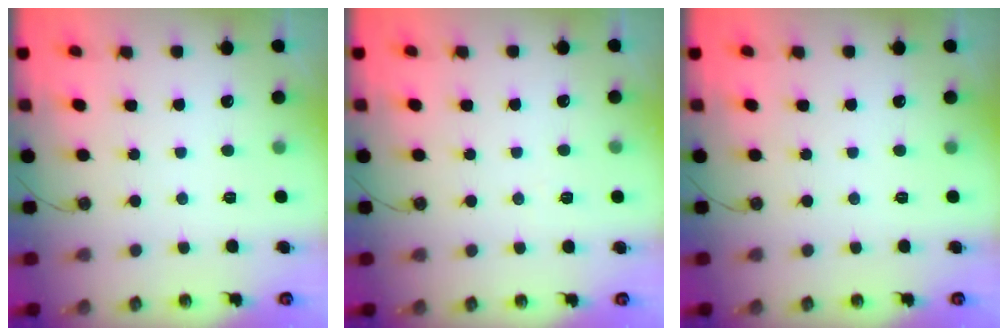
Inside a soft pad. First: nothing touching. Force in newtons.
{"total": 6.4, "press": 4.7, "slide": 4.3}
{"total": 0.0}